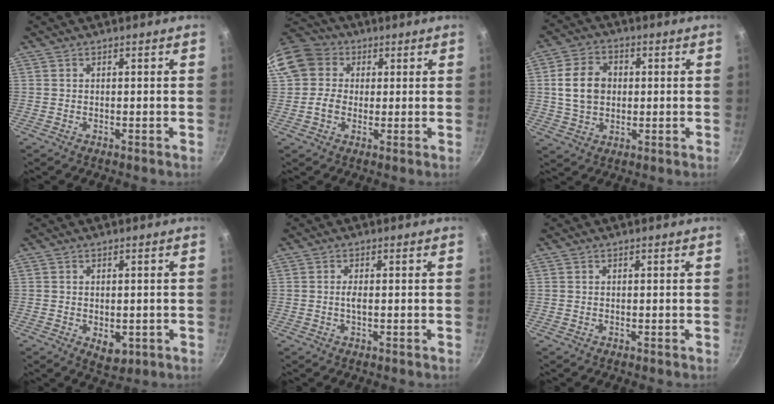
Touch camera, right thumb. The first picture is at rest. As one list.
[{"total": 12.6, "force": [2.5, 10.9, 5.8], "torque": [-0.108, 0.026, 0.035]}, {"total": 9.7, "force": [1.0, 7.4, 6.2], "torque": [-0.096, 0.011, 0.013]}, {"total": 4.4, "force": [-1.0, 2.9, 3.2], "torque": [-0.035, -0.004, -0.007]}, {"total": 1.4, "force": [-0.1, 0.4, 1.4], "torque": [-0.031, 0.001, -0.004]}, {"total": 0.0}]